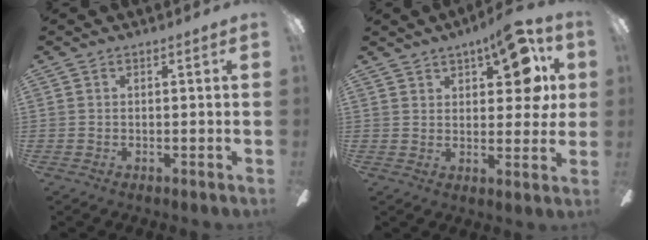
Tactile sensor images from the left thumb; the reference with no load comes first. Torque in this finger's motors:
{"motor_torque": [0.21, 0.38, -0.20, 0.08, 0.13]}